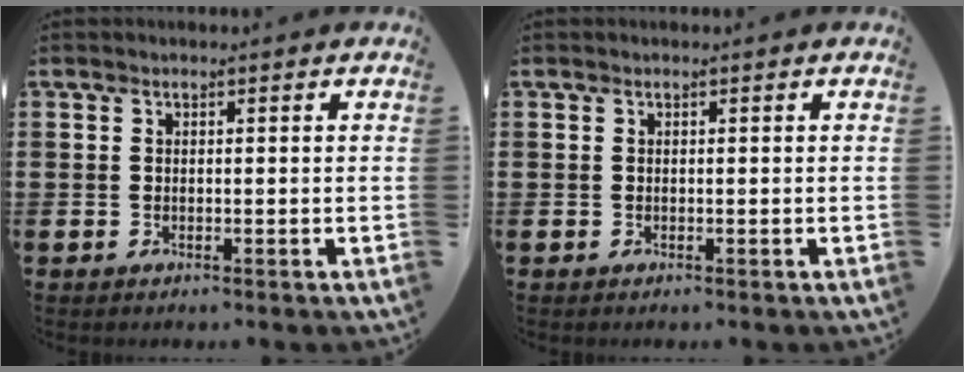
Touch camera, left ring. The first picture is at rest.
{"total": 0.0}